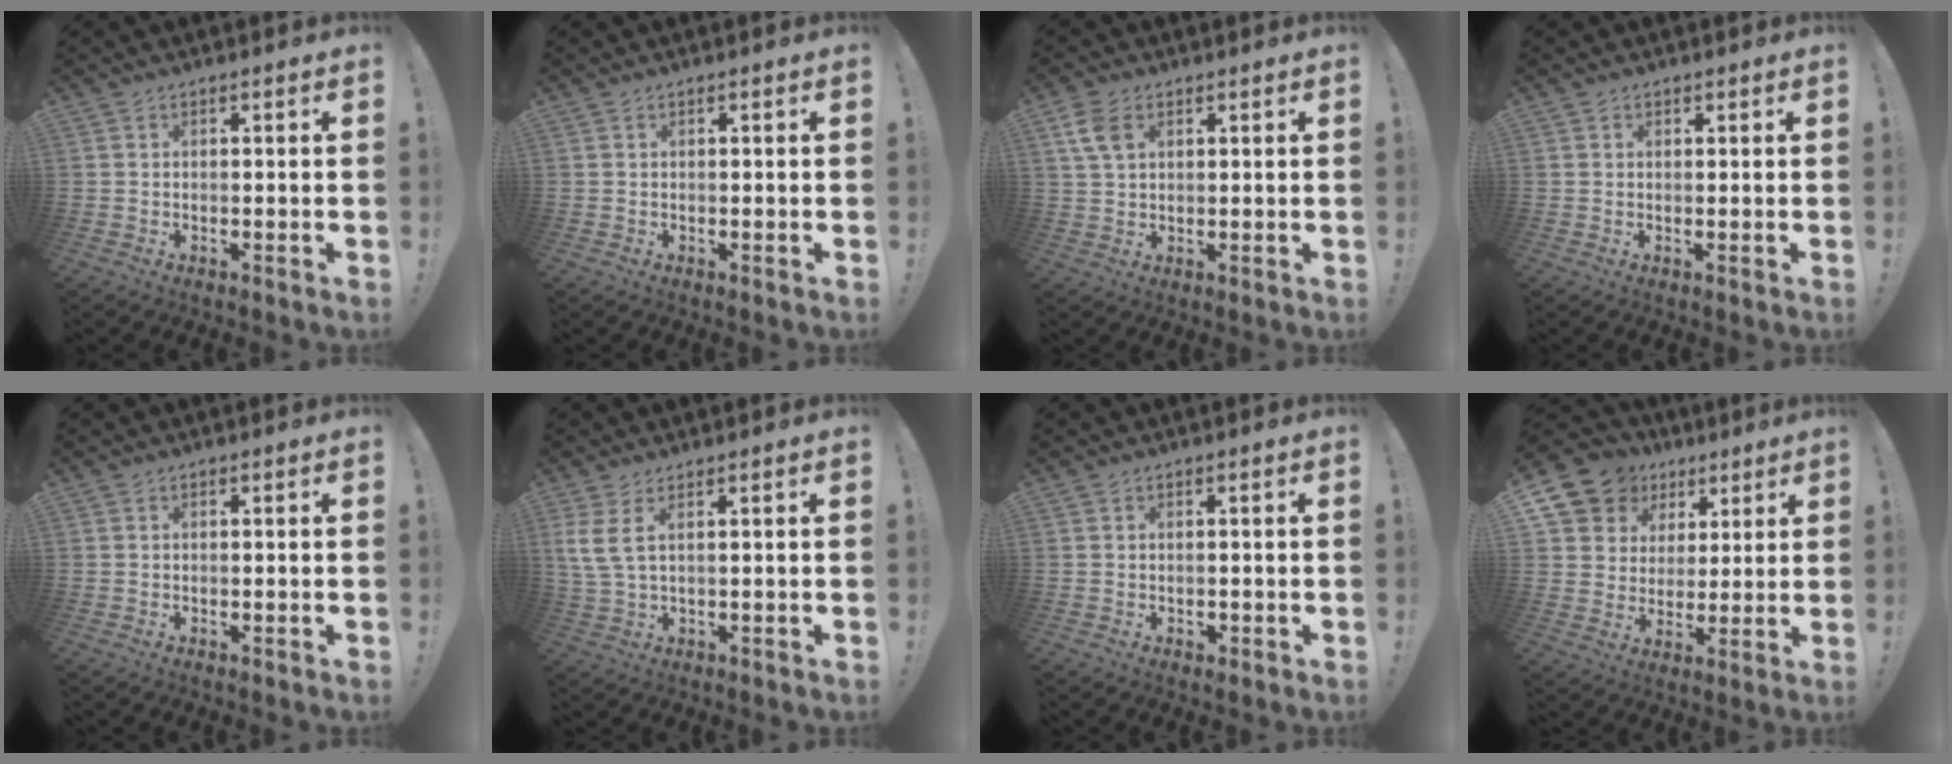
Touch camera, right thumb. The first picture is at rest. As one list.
[{"total": 0.0}, {"total": 6.5, "force": [2.9, 4.1, 4.2], "torque": [-0.077, -0.005, 0.056]}, {"total": 0.7, "force": [0.6, 0.4, 0.0], "torque": [0.003, -0.002, 0.011]}, {"total": 0.0}, {"total": 5.0, "force": [2.3, 1.1, 4.3], "torque": [-0.090, -0.012, 0.043]}, {"total": 1.1, "force": [-0.2, 1.0, 0.2], "torque": [-0.007, 0.004, -0.003]}, {"total": 11.9, "force": [6.4, 9.5, 3.2], "torque": [-0.050, -0.047, 0.134]}]